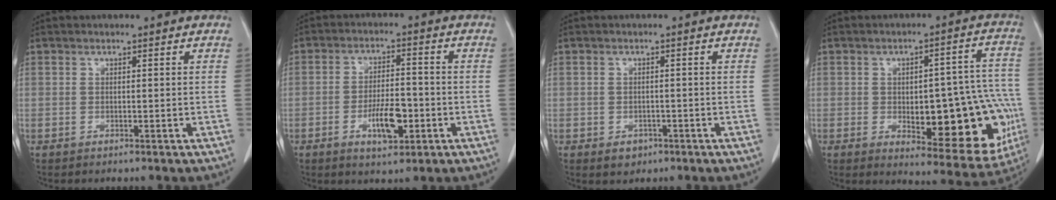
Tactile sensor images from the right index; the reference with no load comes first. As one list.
[{"total": 7.0, "force": [-2.5, 2.5, 6.0], "torque": [-0.109, 0.000, -0.039]}, {"total": 2.2, "force": [-1.1, 1.7, 0.8], "torque": [-0.008, 0.004, -0.006]}, {"total": 20.0, "force": [-4.2, 7.3, 18.2], "torque": [-0.156, 0.031, -0.025]}]